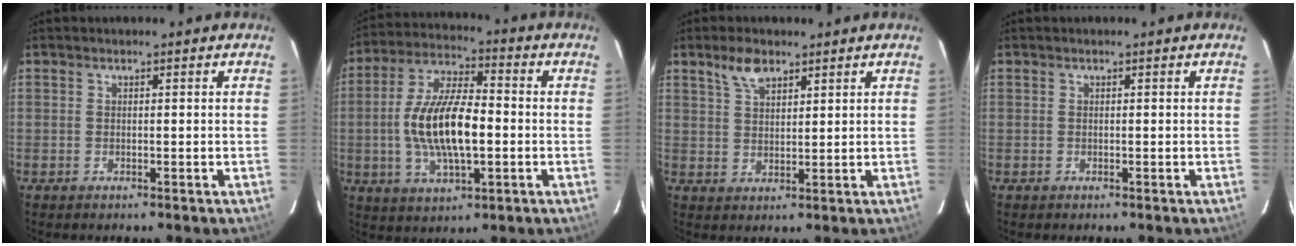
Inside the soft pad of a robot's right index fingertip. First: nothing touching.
{"total": 14.1, "force": [-1.7, 5.1, 13.1], "torque": [-0.261, 0.002, -0.029]}
{"total": 4.5, "force": [3.4, 1.7, 2.3], "torque": [-0.041, 0.006, 0.066]}
{"total": 0.0}